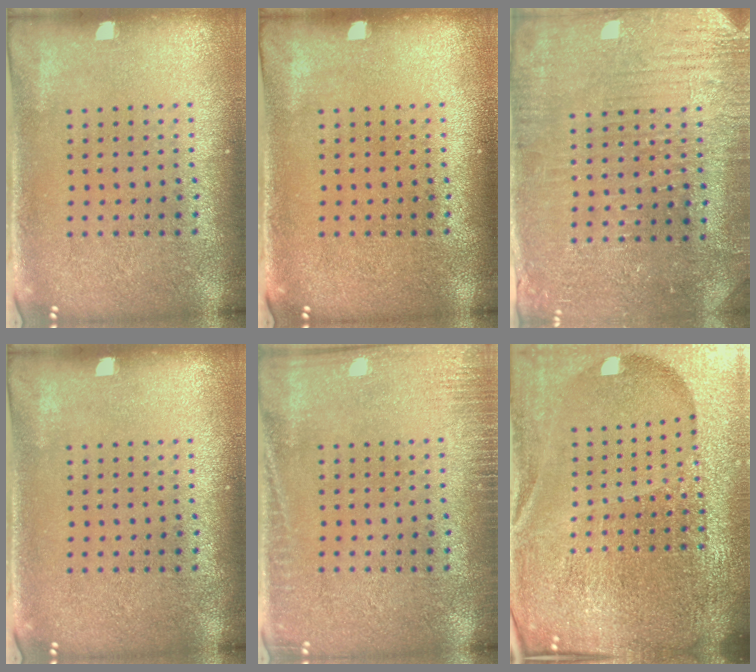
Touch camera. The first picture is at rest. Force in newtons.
{"total": 0.0}
{"total": 3.2, "press": 3.2, "slide": 0.4}
{"total": 0.0}
{"total": 2.0, "press": 2.0, "slide": 0.3}
{"total": 6.7, "press": 5.8, "slide": 3.3}